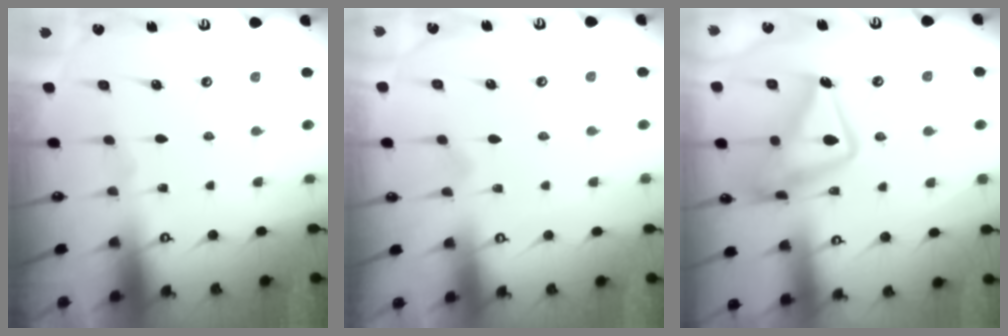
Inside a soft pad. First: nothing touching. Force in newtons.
{"total": 6.4, "press": 6.4, "slide": 0.3}
{"total": 16.9, "press": 16.8, "slide": 1.2}